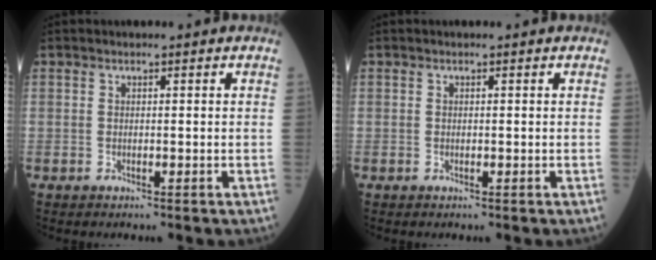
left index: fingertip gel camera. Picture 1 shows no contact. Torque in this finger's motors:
{"motor_torque": [-0.16, -0.10, -0.05, -0.01]}